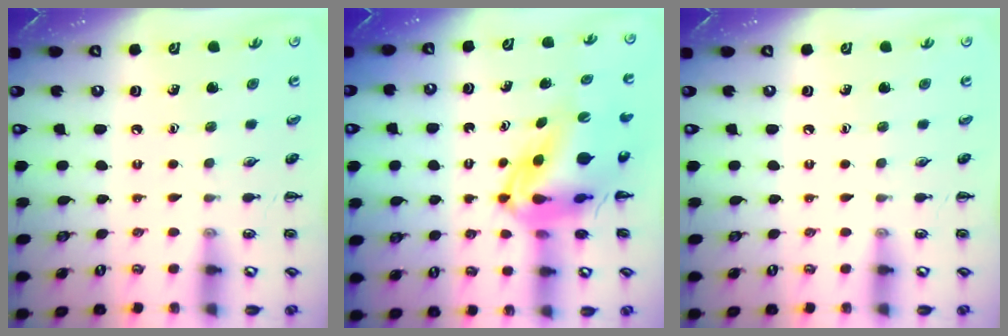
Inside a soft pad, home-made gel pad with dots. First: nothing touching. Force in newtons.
{"total": 8.1, "press": 7.7, "slide": 2.6}
{"total": 0.0}